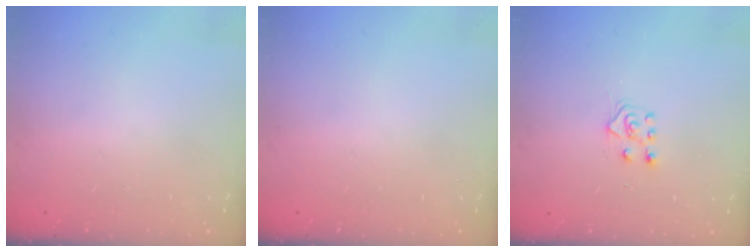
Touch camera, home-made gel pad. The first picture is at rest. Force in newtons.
{"total": 0.0}
{"total": 6.1, "press": 6.1, "slide": 0.5}